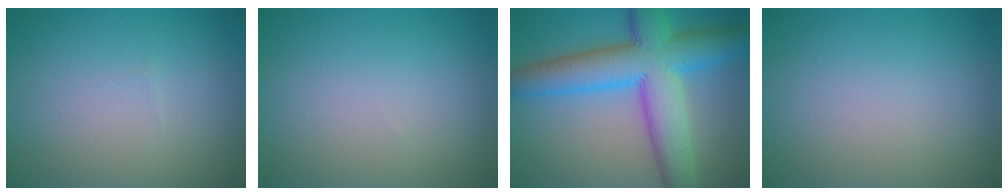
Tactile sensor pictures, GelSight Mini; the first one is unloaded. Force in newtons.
{"total": 0.0}
{"total": 10.5, "press": 10.5, "slide": 0.0}
{"total": 0.0}